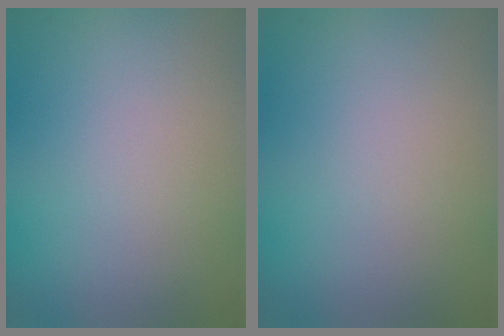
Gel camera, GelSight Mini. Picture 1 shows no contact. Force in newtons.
{"total": 0.0}